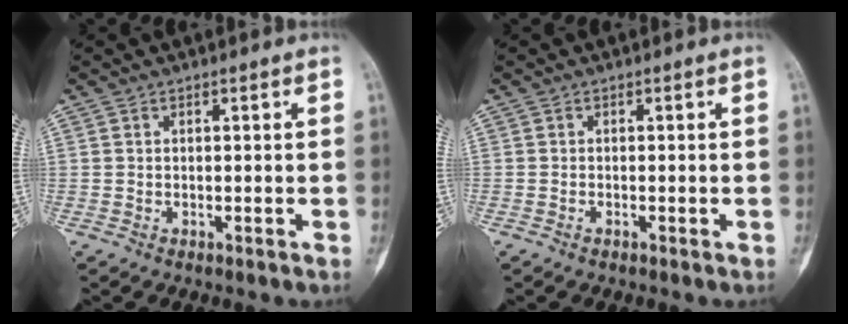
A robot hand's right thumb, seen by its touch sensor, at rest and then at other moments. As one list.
[{"total": 0.0}]